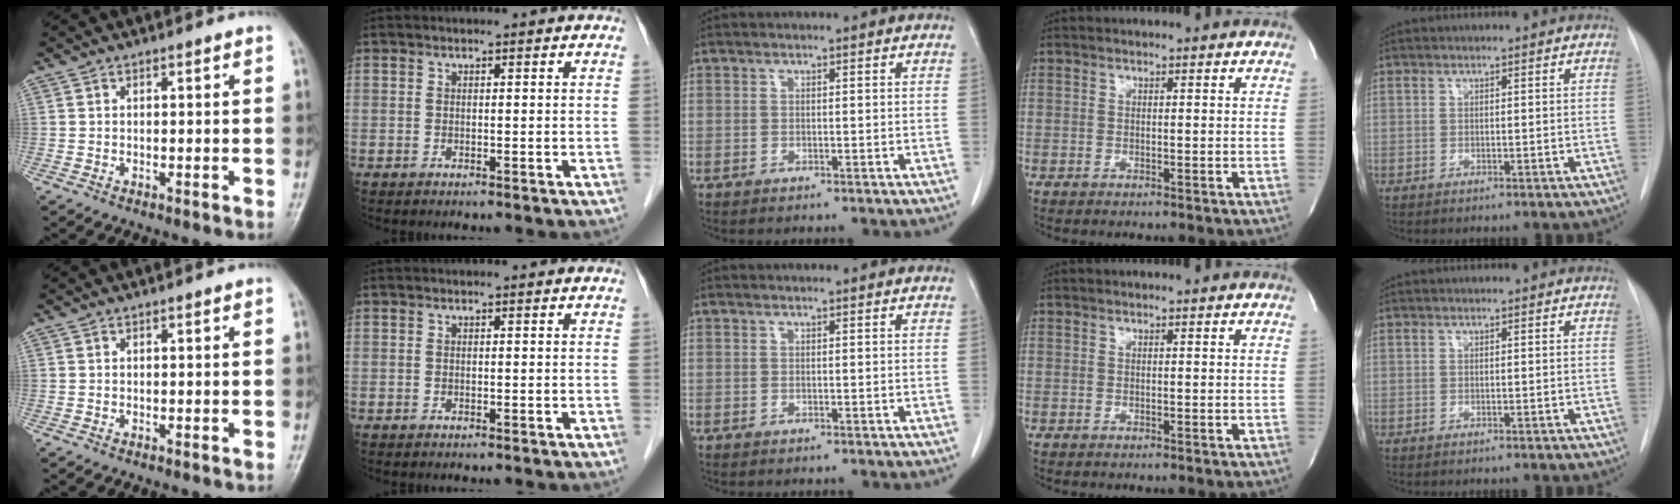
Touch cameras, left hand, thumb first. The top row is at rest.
{}